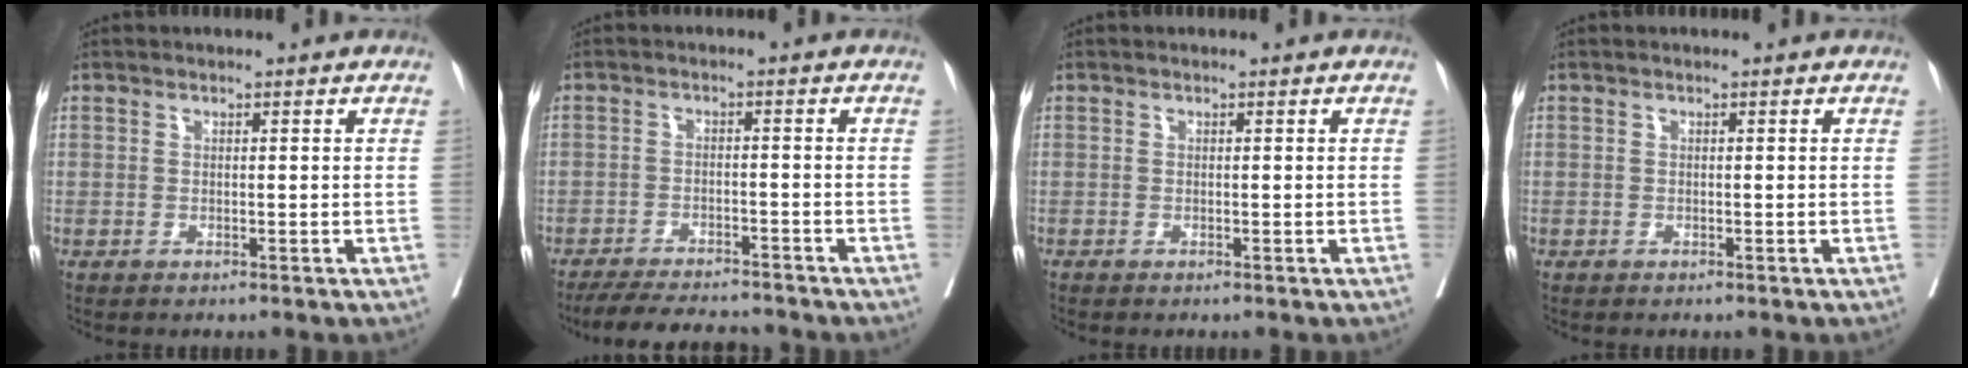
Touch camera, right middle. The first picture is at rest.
{"total": 10.1, "force": [-9.3, 1.6, 3.5], "torque": [-0.050, -0.005, -0.135]}
{"total": 0.0}
{"total": 0.7, "force": [-0.2, 0.6, -0.1], "torque": [0.005, 0.009, -0.006]}